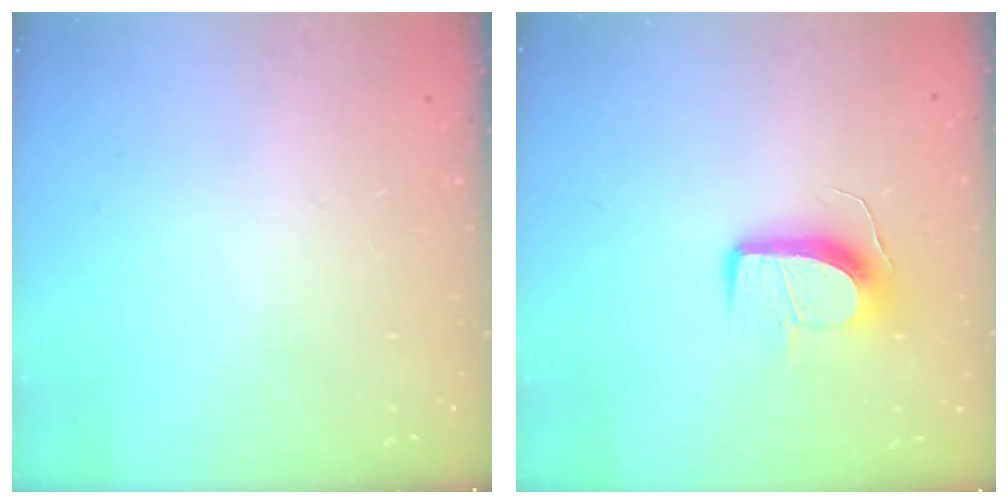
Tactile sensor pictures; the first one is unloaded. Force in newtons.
{"total": 10.1, "press": 10.1, "slide": 0.2}